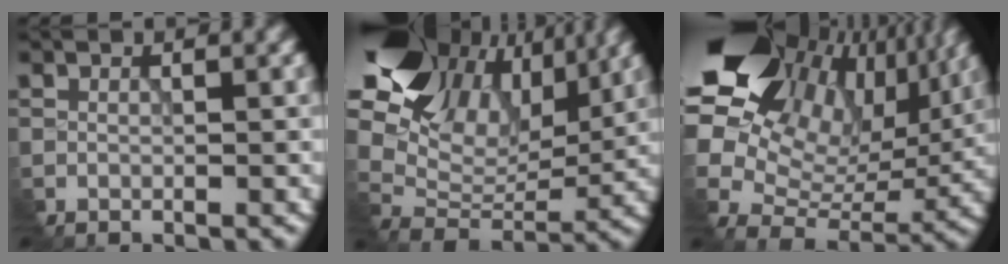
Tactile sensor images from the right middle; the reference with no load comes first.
{"total": 12.4, "force": [7.3, 7.5, 6.7], "torque": [-0.137, 0.028, 0.119]}
{"total": 16.8, "force": [8.9, 10.8, 9.3], "torque": [-0.191, 0.047, 0.152]}